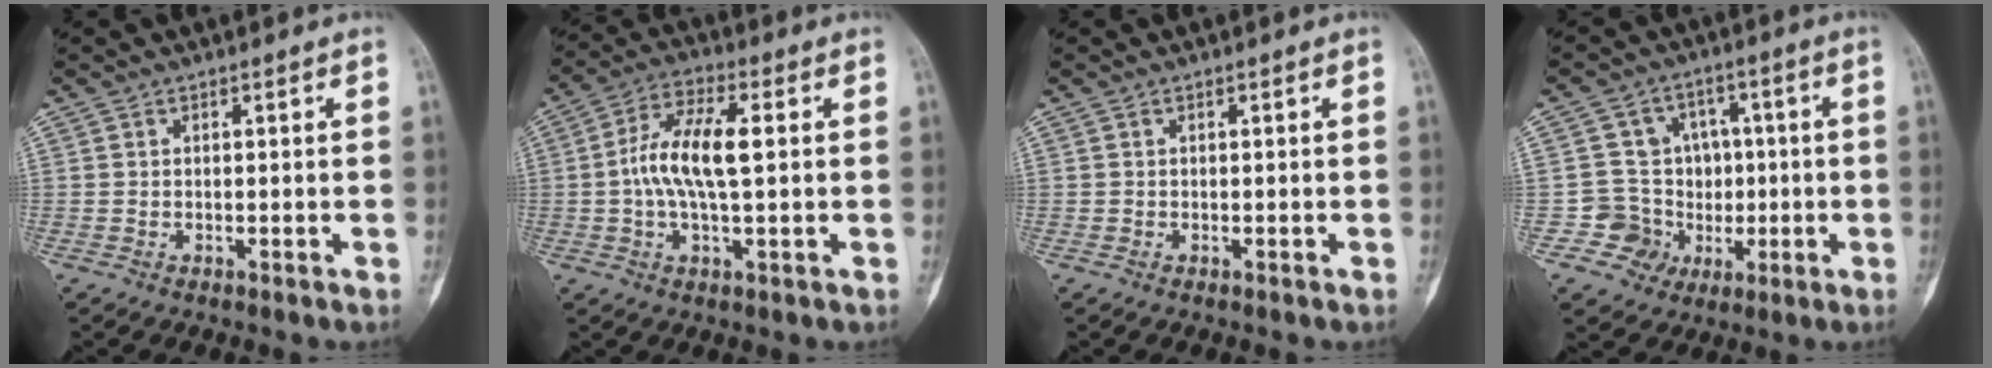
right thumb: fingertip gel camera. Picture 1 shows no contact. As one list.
[{"total": 11.0, "force": [0.6, 4.1, 10.2], "torque": [-0.208, 0.018, 0.005]}, {"total": 0.0}, {"total": 9.5, "force": [-1.1, 9.4, 1.0], "torque": [0.046, 0.036, -0.011]}]